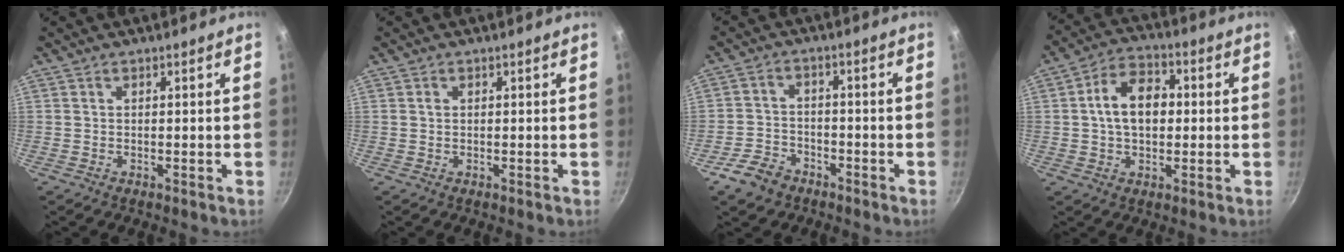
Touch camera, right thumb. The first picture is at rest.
{"total": 0.6, "force": [0.1, 0.5, 0.3], "torque": [-0.004, 0.003, 0.001]}
{"total": 6.6, "force": [-4.2, 4.4, 2.4], "torque": [-0.038, 0.037, -0.078]}
{"total": 10.3, "force": [0.6, 6.9, 7.6], "torque": [-0.100, 0.024, 0.000]}